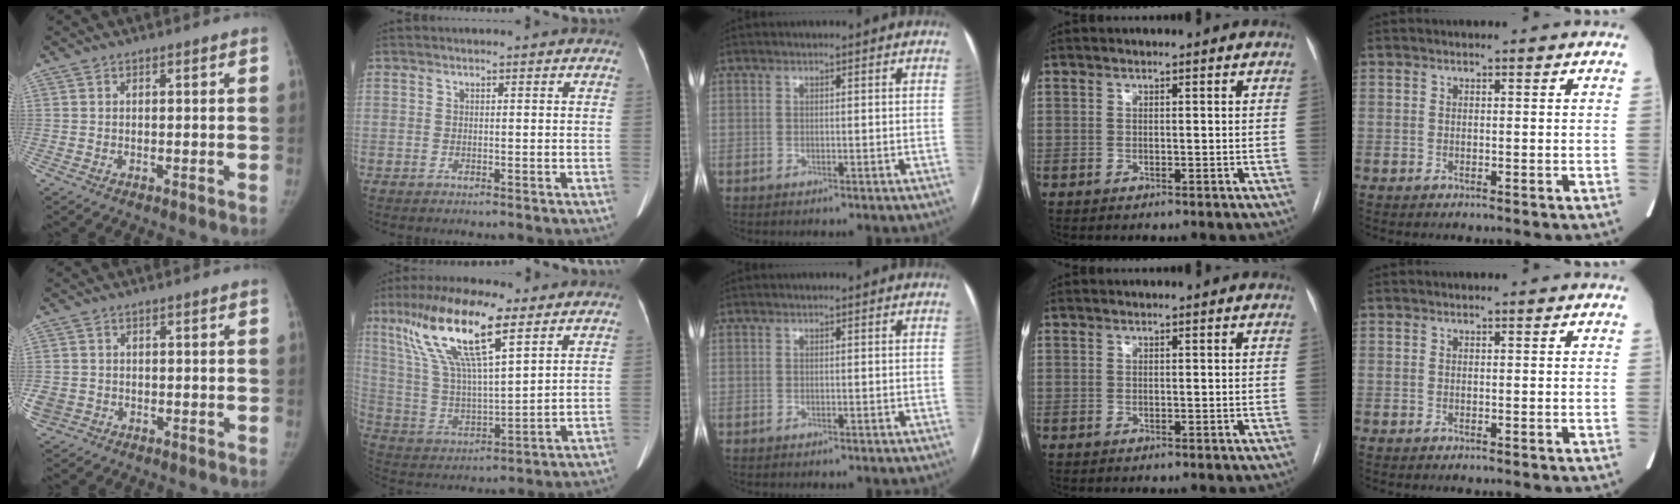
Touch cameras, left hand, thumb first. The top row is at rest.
{"thumb": {"total": 4.7, "force": [-1.0, 4.3, 1.8], "torque": [-0.050, 0.005, -0.009]}, "index": {"total": 16.0, "force": [8.7, 3.1, 13.1], "torque": [-0.266, 0.011, 0.166]}}